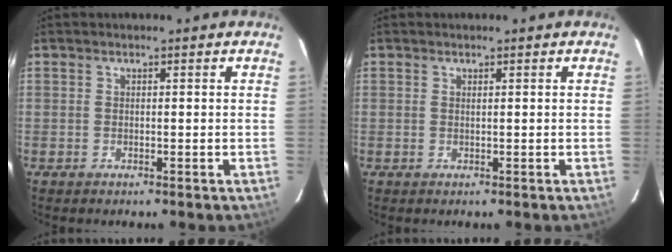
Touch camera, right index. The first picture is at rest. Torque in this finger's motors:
{"motor_torque": [-0.09, 0.16, -0.04, 0.00]}